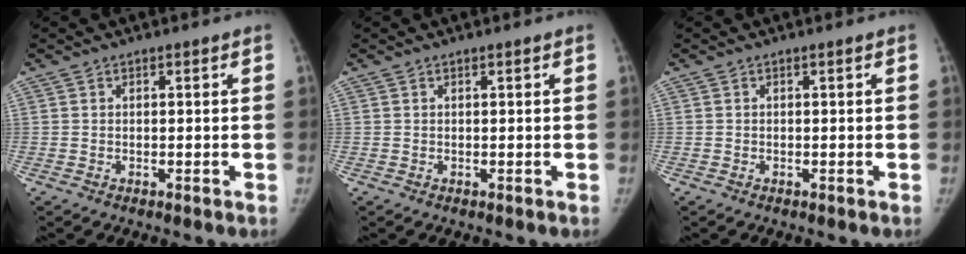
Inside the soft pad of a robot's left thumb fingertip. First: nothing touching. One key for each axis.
{"total": 0.0}
{"total": 0.0}